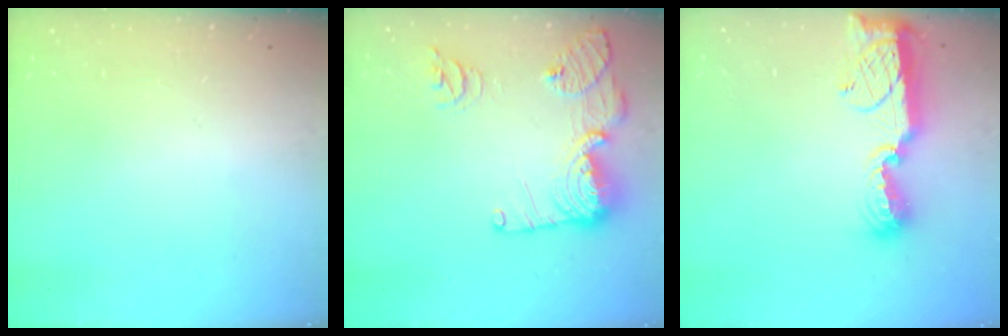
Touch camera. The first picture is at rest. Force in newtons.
{"total": 15.8, "press": 15.7, "slide": 1.8}
{"total": 12.8, "press": 11.4, "slide": 5.9}